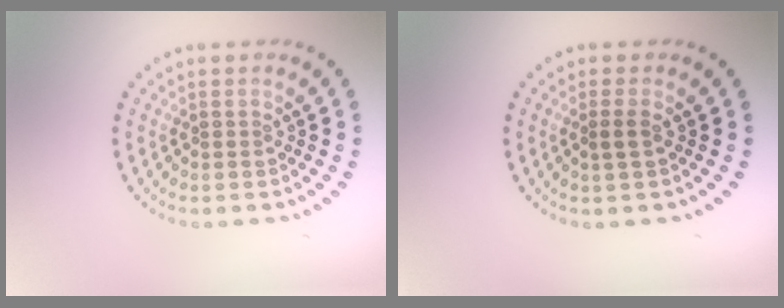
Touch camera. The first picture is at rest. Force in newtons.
{"total": 1.2, "press": 0.9, "slide": 0.8}